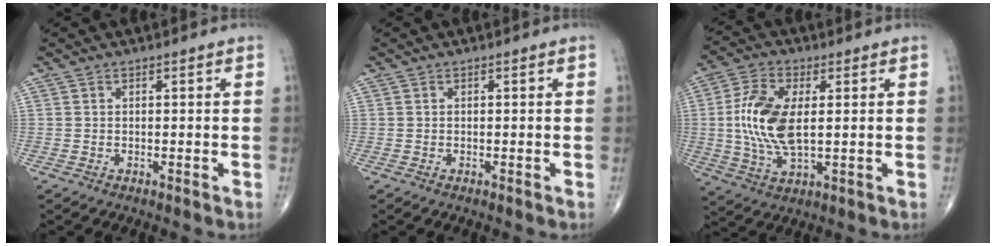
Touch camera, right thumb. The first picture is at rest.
{"total": 0.0}
{"total": 12.5, "force": [1.0, 6.1, 10.8], "torque": [-0.227, -0.003, 0.021]}